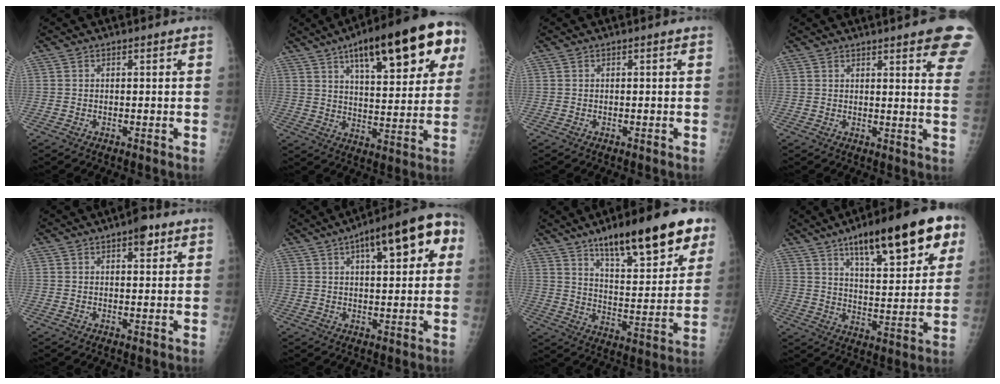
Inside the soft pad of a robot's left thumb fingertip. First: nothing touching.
{"total": 24.3, "force": [11.3, 7.8, 20.0], "torque": [-0.259, -0.012, 0.160]}
{"total": 0.0}
{"total": 13.5, "force": [8.6, 2.5, 10.1], "torque": [-0.099, -0.032, 0.085]}
{"total": 3.8, "force": [2.1, 1.6, 2.7], "torque": [-0.025, -0.006, 0.025]}
{"total": 15.5, "force": [5.6, 5.9, 13.2], "torque": [-0.145, 0.018, 0.066]}
{"total": 21.9, "force": [13.5, 6.3, 16.0], "torque": [-0.200, -0.050, 0.208]}
{"total": 22.2, "force": [11.8, 6.8, 17.5], "torque": [-0.220, -0.027, 0.175]}